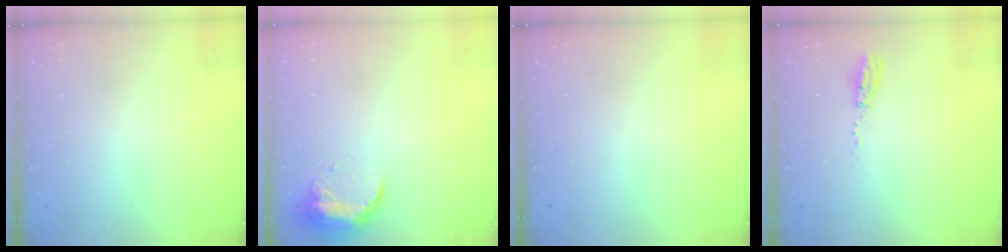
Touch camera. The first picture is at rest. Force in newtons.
{"total": 9.2, "press": 9.2, "slide": 0.6}
{"total": 0.9, "press": 0.0, "slide": 0.9}
{"total": 4.3, "press": 4.3, "slide": 0.4}